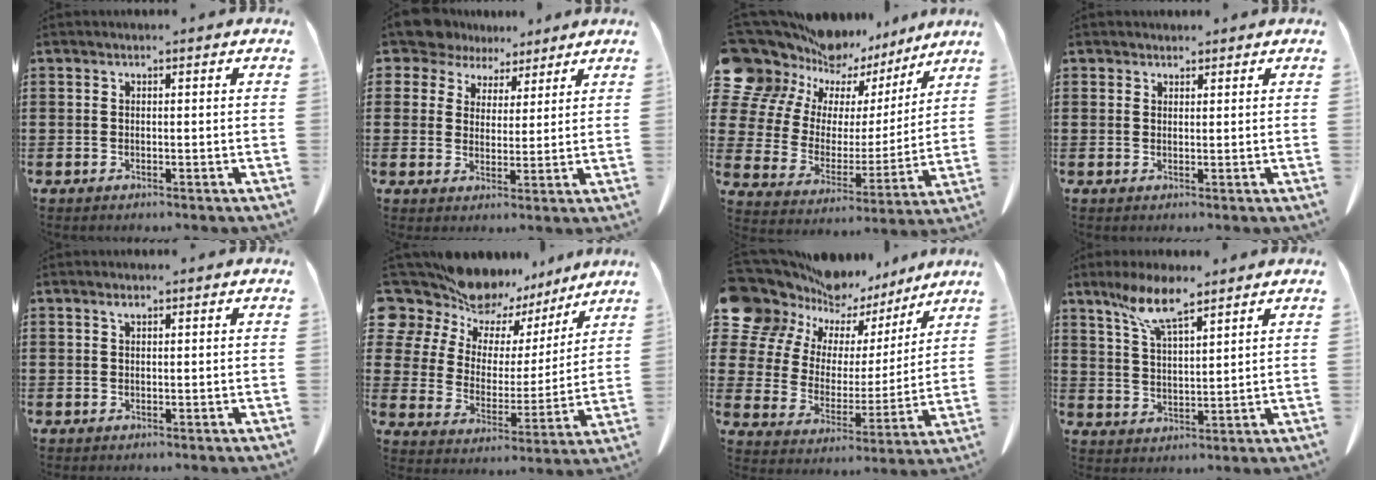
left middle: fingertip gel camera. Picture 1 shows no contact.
{"total": 7.1, "force": [6.0, 3.6, 1.0], "torque": [-0.057, -0.014, 0.115]}
{"total": 9.9, "force": [8.1, 5.7, 0.7], "torque": [-0.062, -0.074, 0.144]}
{"total": 1.9, "force": [1.7, 0.8, 0.0], "torque": [-0.007, 0.002, 0.036]}
{"total": 0.8, "force": [0.5, 0.2, 0.6], "torque": [-0.013, -0.001, 0.010]}
{"total": 10.7, "force": [9.5, 4.9, 1.1], "torque": [-0.070, -0.079, 0.177]}
{"total": 8.8, "force": [7.1, 5.2, 0.2], "torque": [-0.059, -0.063, 0.131]}
{"total": 8.2, "force": [5.9, 1.8, 5.3], "torque": [-0.118, -0.008, 0.108]}